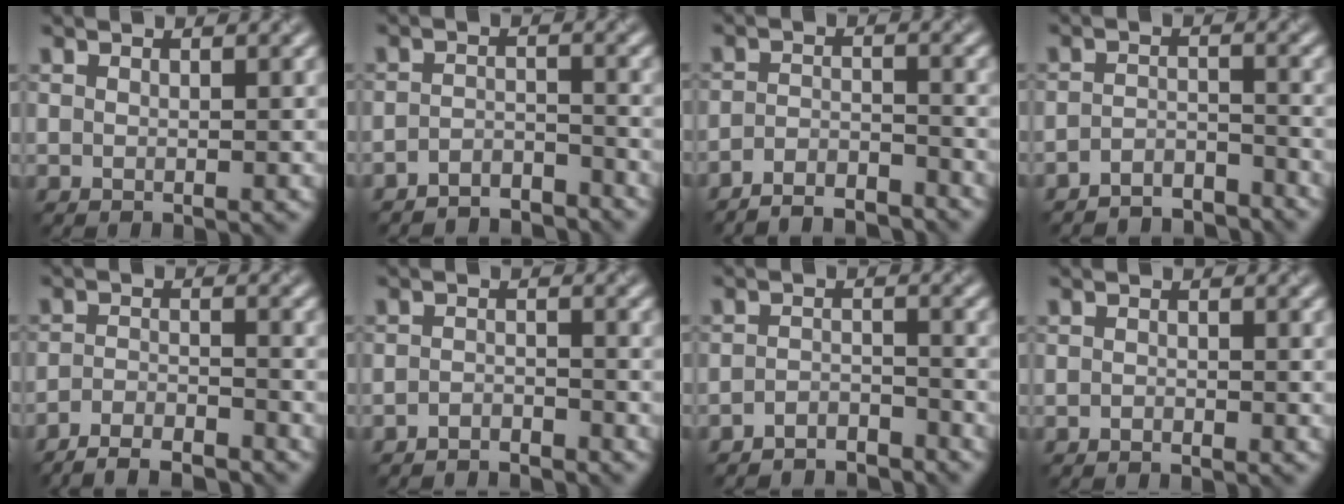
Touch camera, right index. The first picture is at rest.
{"total": 3.7, "force": [-3.7, 0.2, 0.1], "torque": [-0.014, -0.003, -0.065]}
{"total": 4.2, "force": [-4.2, 0.4, 0.6], "torque": [-0.017, 0.002, -0.070]}
{"total": 4.1, "force": [-4.1, 0.4, 0.2], "torque": [-0.015, -0.003, -0.072]}
{"total": 4.6, "force": [-4.3, 0.6, 1.3], "torque": [-0.032, 0.001, -0.076]}
{"total": 2.0, "force": [-2.0, 0.0, -0.2], "torque": [0.000, 0.002, -0.035]}
{"total": 3.3, "force": [-3.3, 0.2, 0.0], "torque": [-0.011, -0.002, -0.058]}
{"total": 0.8, "force": [-0.7, -0.2, -0.3], "torque": [-0.008, 0.003, -0.011]}